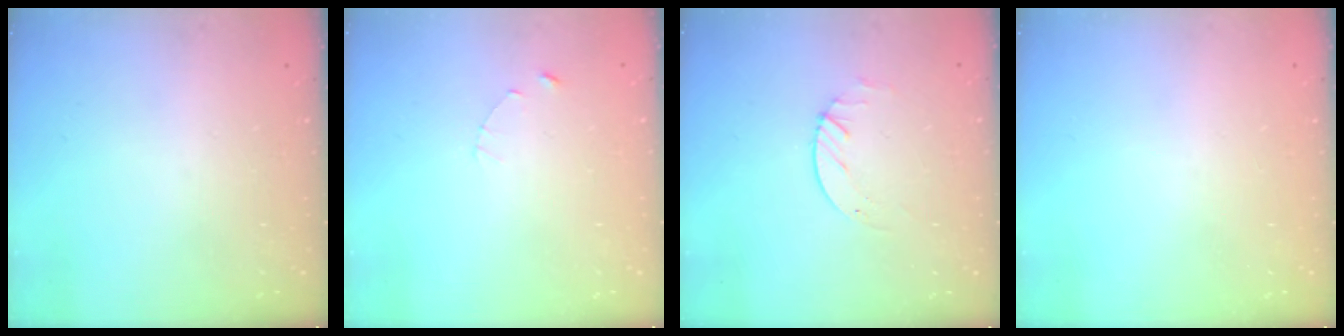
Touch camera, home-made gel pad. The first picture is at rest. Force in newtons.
{"total": 1.0, "press": 1.0, "slide": 0.2}
{"total": 1.7, "press": 1.7, "slide": 0.2}
{"total": 0.0}